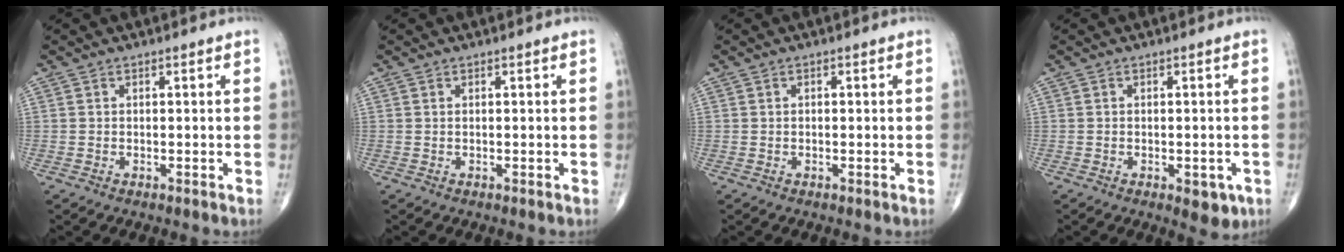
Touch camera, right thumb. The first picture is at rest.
{"total": 0.0}
{"total": 0.0}
{"total": 4.0, "force": [-1.6, 2.0, 3.2], "torque": [-0.022, -0.003, -0.015]}